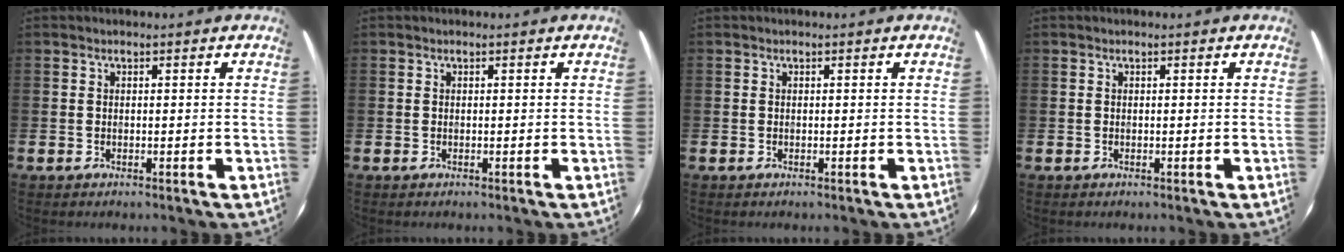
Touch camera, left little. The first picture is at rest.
{"total": 0.0}
{"total": 0.0}
{"total": 0.0}